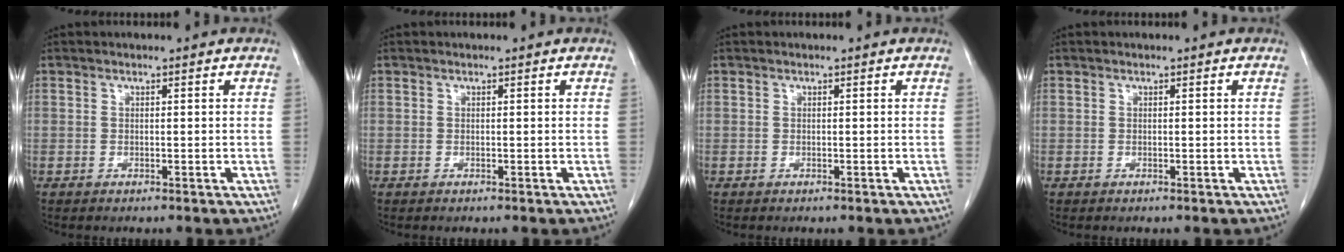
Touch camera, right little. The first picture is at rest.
{"total": 0.0}
{"total": 0.0}
{"total": 0.0}